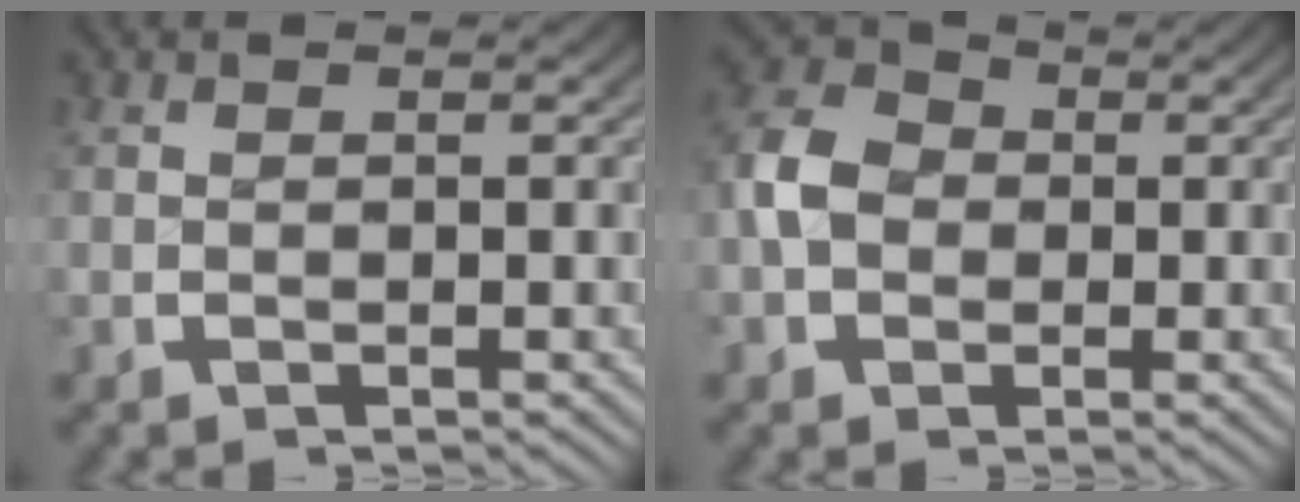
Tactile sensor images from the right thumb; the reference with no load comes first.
{"total": 5.6, "force": [-0.2, 4.7, 3.2], "torque": [-0.074, -0.004, -0.011]}